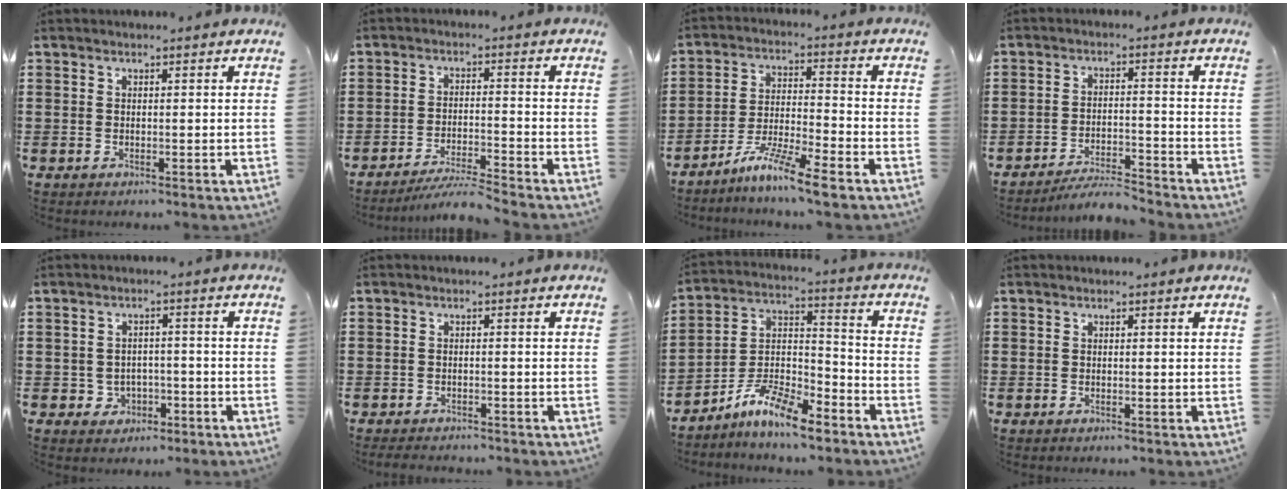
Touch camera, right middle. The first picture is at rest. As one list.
[{"total": 4.3, "force": [-4.0, -0.2, 1.4], "torque": [-0.031, -0.007, -0.082]}, {"total": 7.8, "force": [-6.3, -0.2, 4.5], "torque": [-0.091, -0.009, -0.122]}, {"total": 4.7, "force": [-4.5, 0.2, 1.3], "torque": [-0.030, 0.000, -0.091]}, {"total": 2.4, "force": [-1.3, 2.0, 0.5], "torque": [-0.019, 0.005, -0.033]}, {"total": 1.3, "force": [-1.2, 0.1, 0.1], "torque": [-0.006, 0.000, -0.026]}, {"total": 9.0, "force": [-7.6, 2.0, 4.4], "torque": [-0.090, 0.015, -0.147]}, {"total": 0.0}]